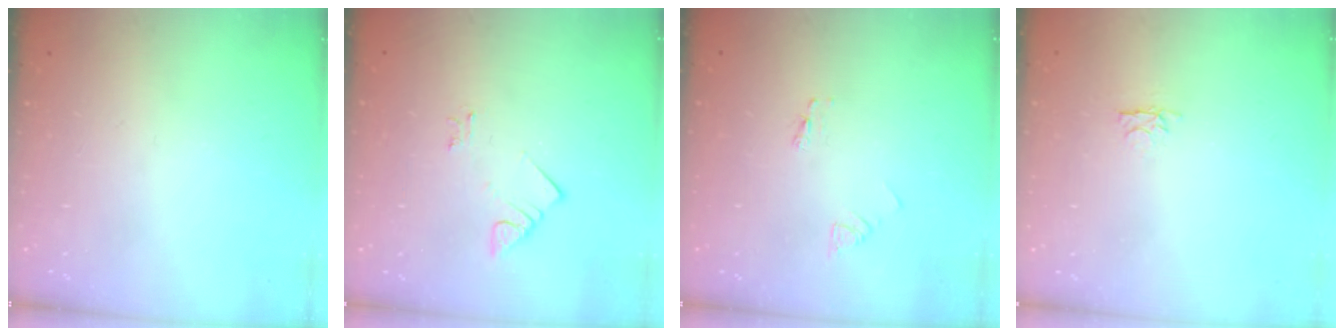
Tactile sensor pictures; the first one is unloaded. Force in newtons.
{"total": 3.2, "press": 3.2, "slide": 0.1}
{"total": 2.1, "press": 2.1, "slide": 0.1}
{"total": 2.8, "press": 2.7, "slide": 0.4}